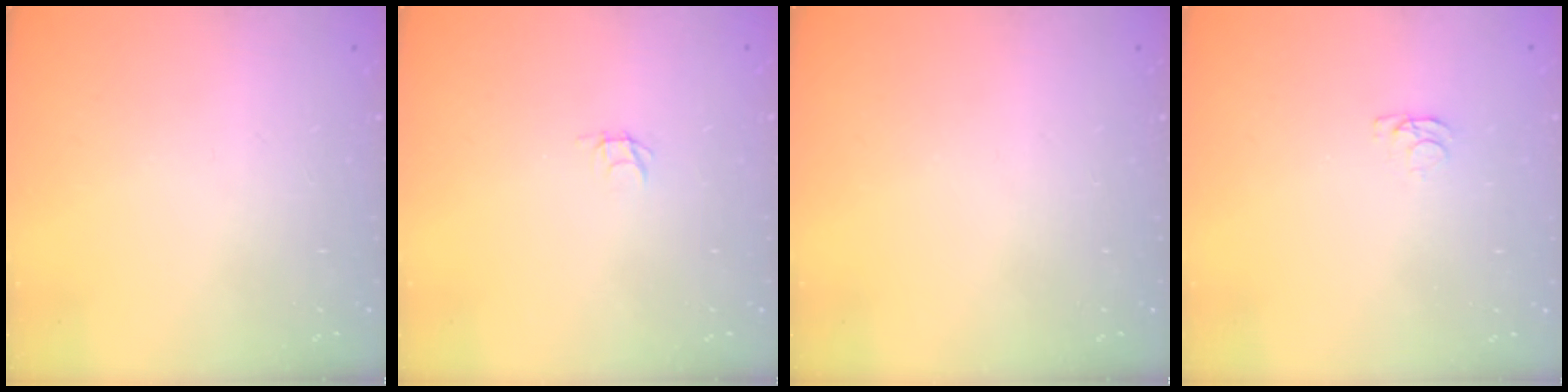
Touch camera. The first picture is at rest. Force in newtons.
{"total": 1.8, "press": 1.8, "slide": 0.1}
{"total": 0.0}
{"total": 1.2, "press": 1.1, "slide": 0.3}